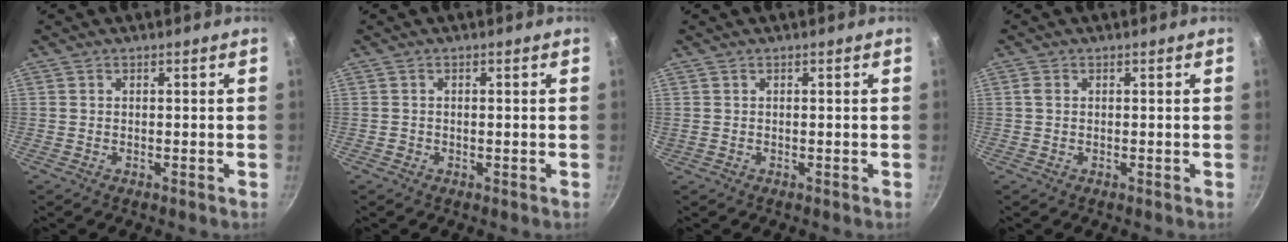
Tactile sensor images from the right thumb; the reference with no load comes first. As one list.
[{"total": 0.5, "force": [-0.1, 0.4, 0.3], "torque": [-0.005, 0.003, -0.002]}, {"total": 0.0}, {"total": 1.0, "force": [0.1, 0.7, 0.6], "torque": [-0.013, 0.003, 0.002]}]